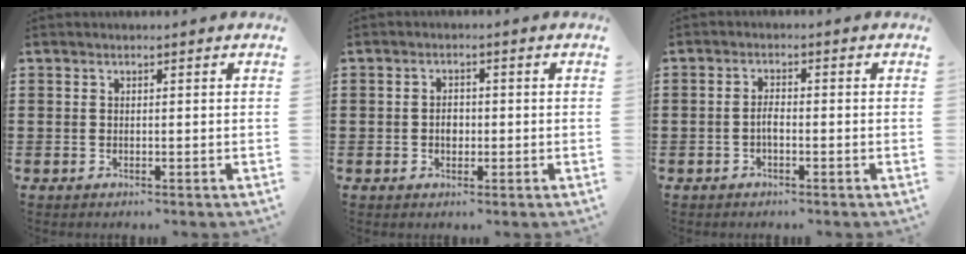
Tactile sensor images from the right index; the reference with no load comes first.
{"total": 2.1, "force": [-0.3, 1.4, 1.5], "torque": [-0.031, 0.005, -0.006]}
{"total": 1.8, "force": [-0.8, 0.7, 1.5], "torque": [-0.039, -0.001, -0.017]}